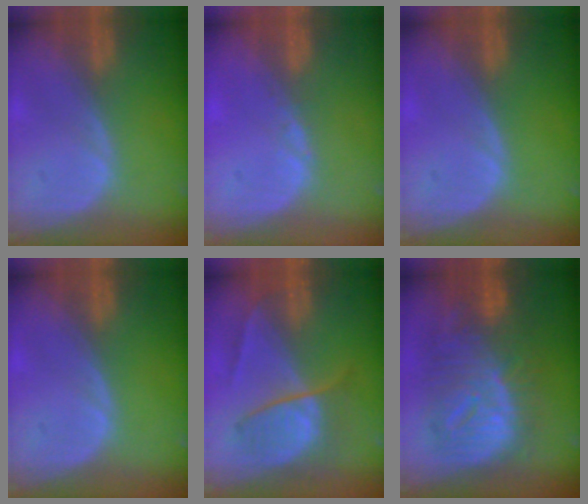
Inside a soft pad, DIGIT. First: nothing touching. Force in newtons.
{"total": 0.6, "press": 0.5, "slide": 0.3}
{"total": 0.0}
{"total": 0.0}
{"total": 6.5, "press": 6.2, "slide": 1.9}
{"total": 12.5, "press": 12.5, "slide": 1.1}